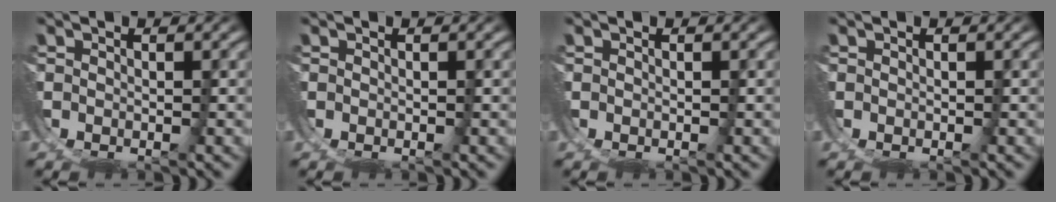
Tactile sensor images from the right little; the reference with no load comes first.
{"total": 0.0}
{"total": 0.0}
{"total": 0.0}